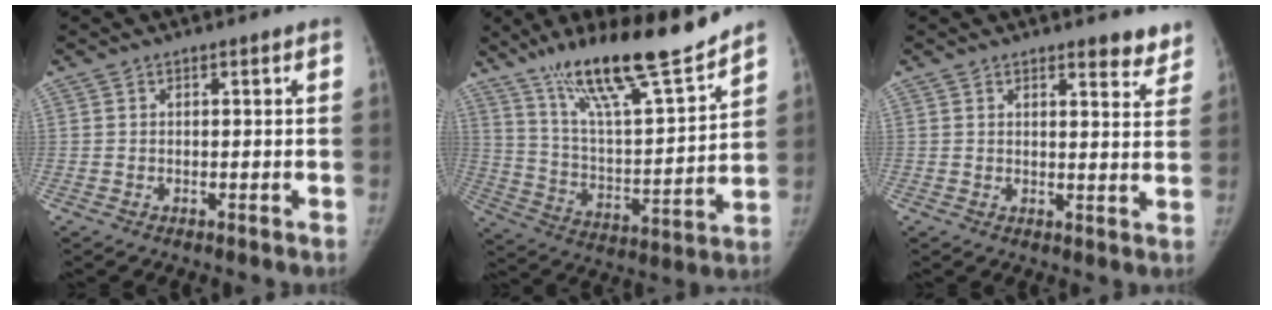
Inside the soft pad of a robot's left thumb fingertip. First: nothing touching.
{"total": 21.6, "force": [16.7, 3.2, 13.4], "torque": [-0.201, -0.083, 0.292]}
{"total": 6.0, "force": [4.9, 1.8, 3.1], "torque": [-0.009, -0.028, 0.052]}